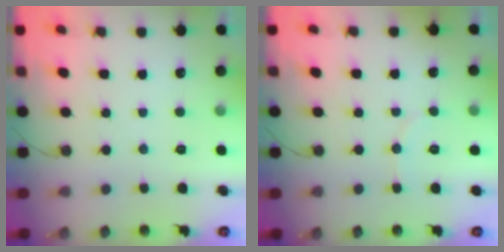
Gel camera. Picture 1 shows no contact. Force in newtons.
{"total": 4.1, "press": 4.1, "slide": 0.8}